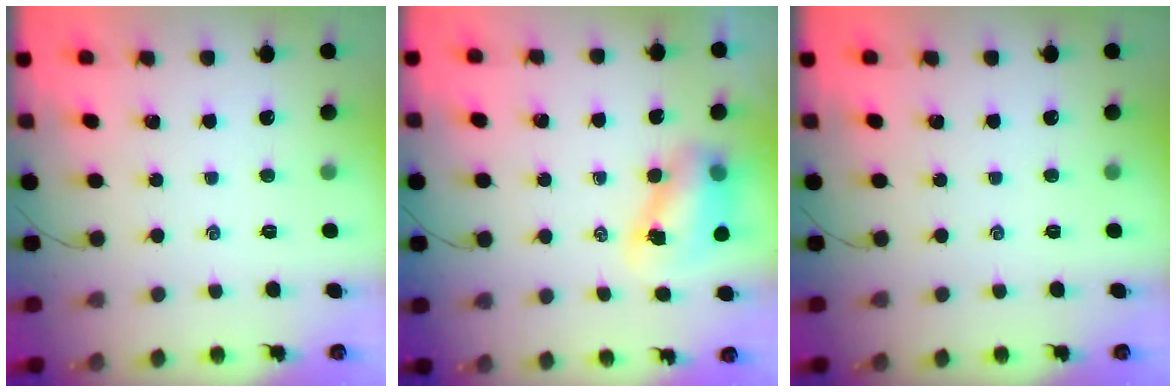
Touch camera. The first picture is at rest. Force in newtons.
{"total": 7.7, "press": 7.5, "slide": 1.3}
{"total": 0.0}